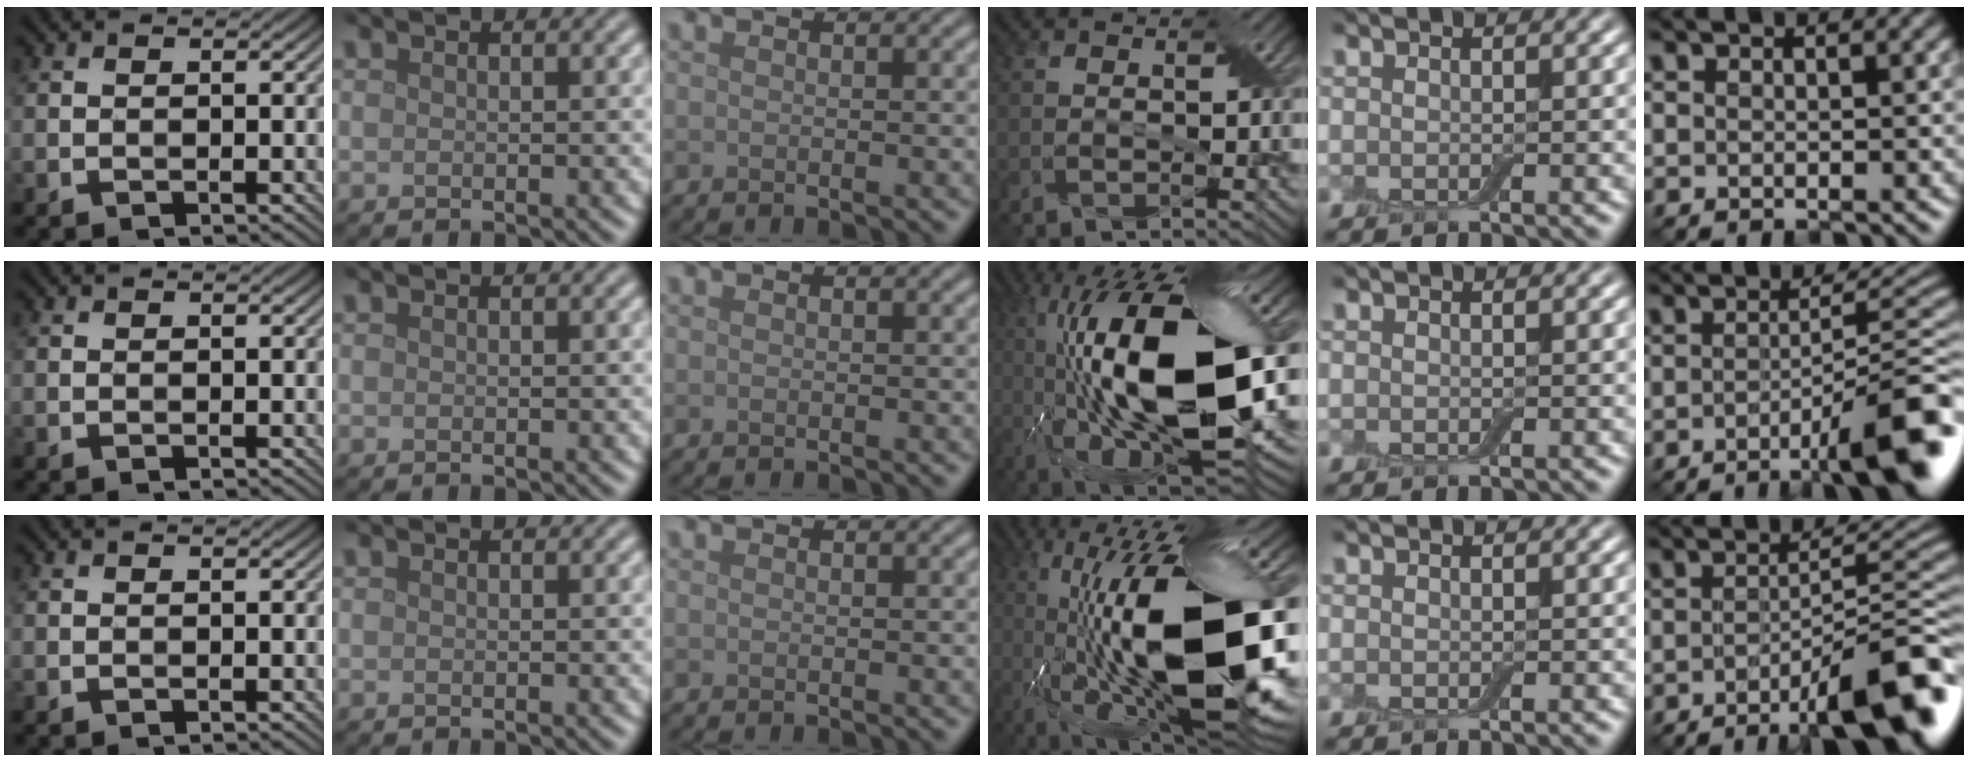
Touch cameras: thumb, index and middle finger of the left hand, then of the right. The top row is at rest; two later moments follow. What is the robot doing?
{"motion": "close", "object": "airpods case & airpods"}